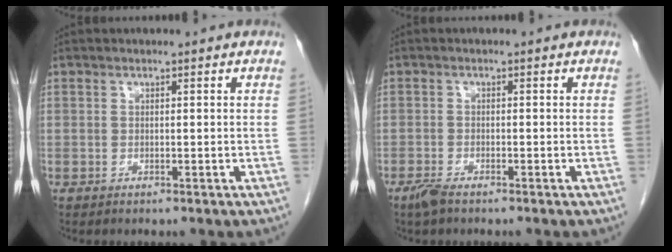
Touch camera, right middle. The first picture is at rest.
{"total": 2.2, "force": [-1.7, 0.5, 1.3], "torque": [-0.036, -0.005, -0.032]}